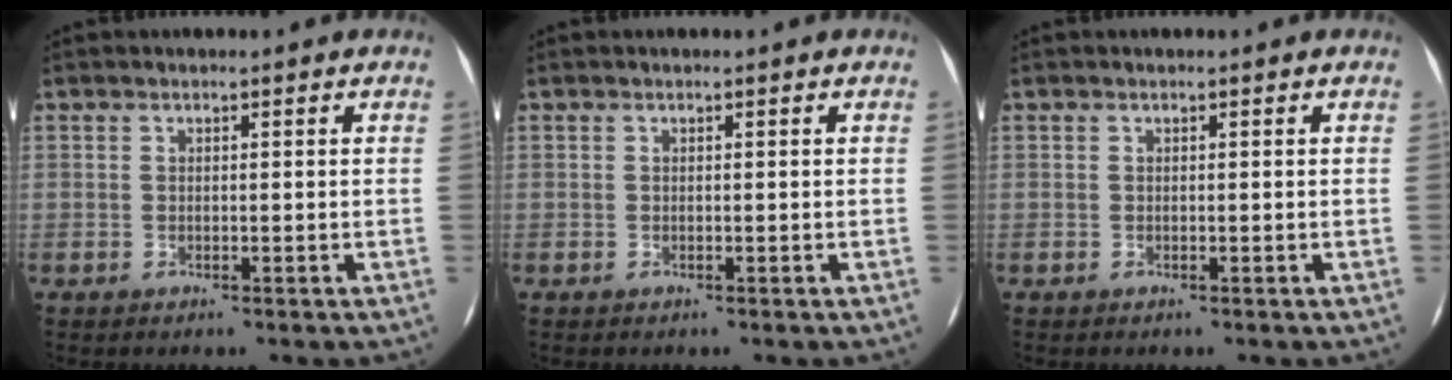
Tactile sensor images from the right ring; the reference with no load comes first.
{"total": 0.0}
{"total": 0.0}